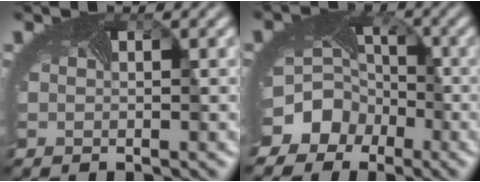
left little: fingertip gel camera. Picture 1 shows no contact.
{"total": 10.3, "force": [-4.9, 8.5, 3.1], "torque": [-0.067, -0.028, -0.086]}